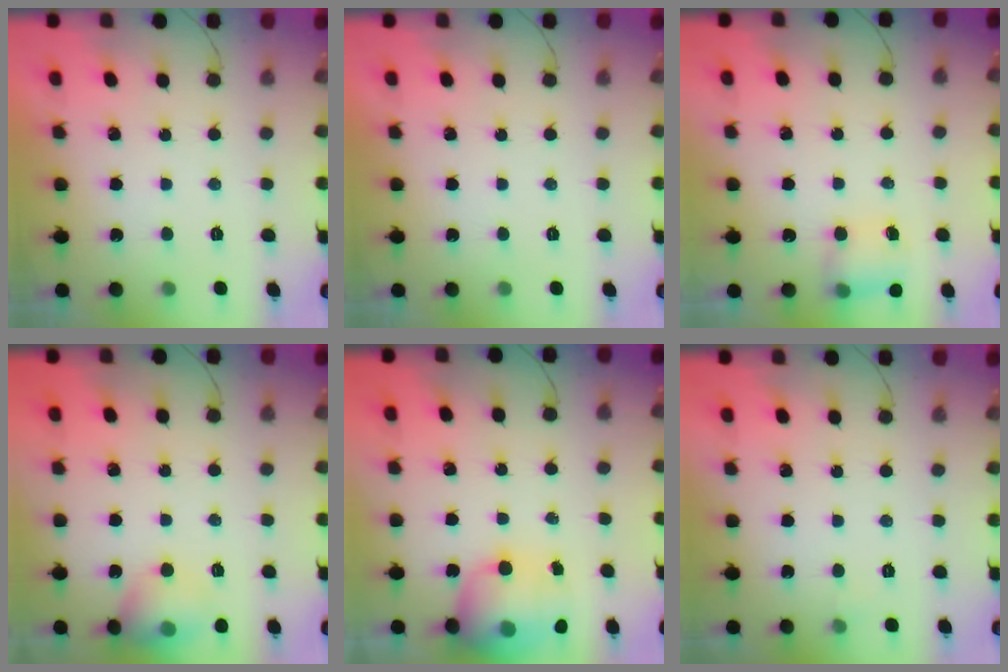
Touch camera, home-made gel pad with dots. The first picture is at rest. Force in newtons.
{"total": 0.0}
{"total": 5.6, "press": 5.6, "slide": 0.6}
{"total": 9.8, "press": 9.6, "slide": 1.5}
{"total": 13.7, "press": 13.3, "slide": 3.3}
{"total": 2.3, "press": 2.1, "slide": 0.9}